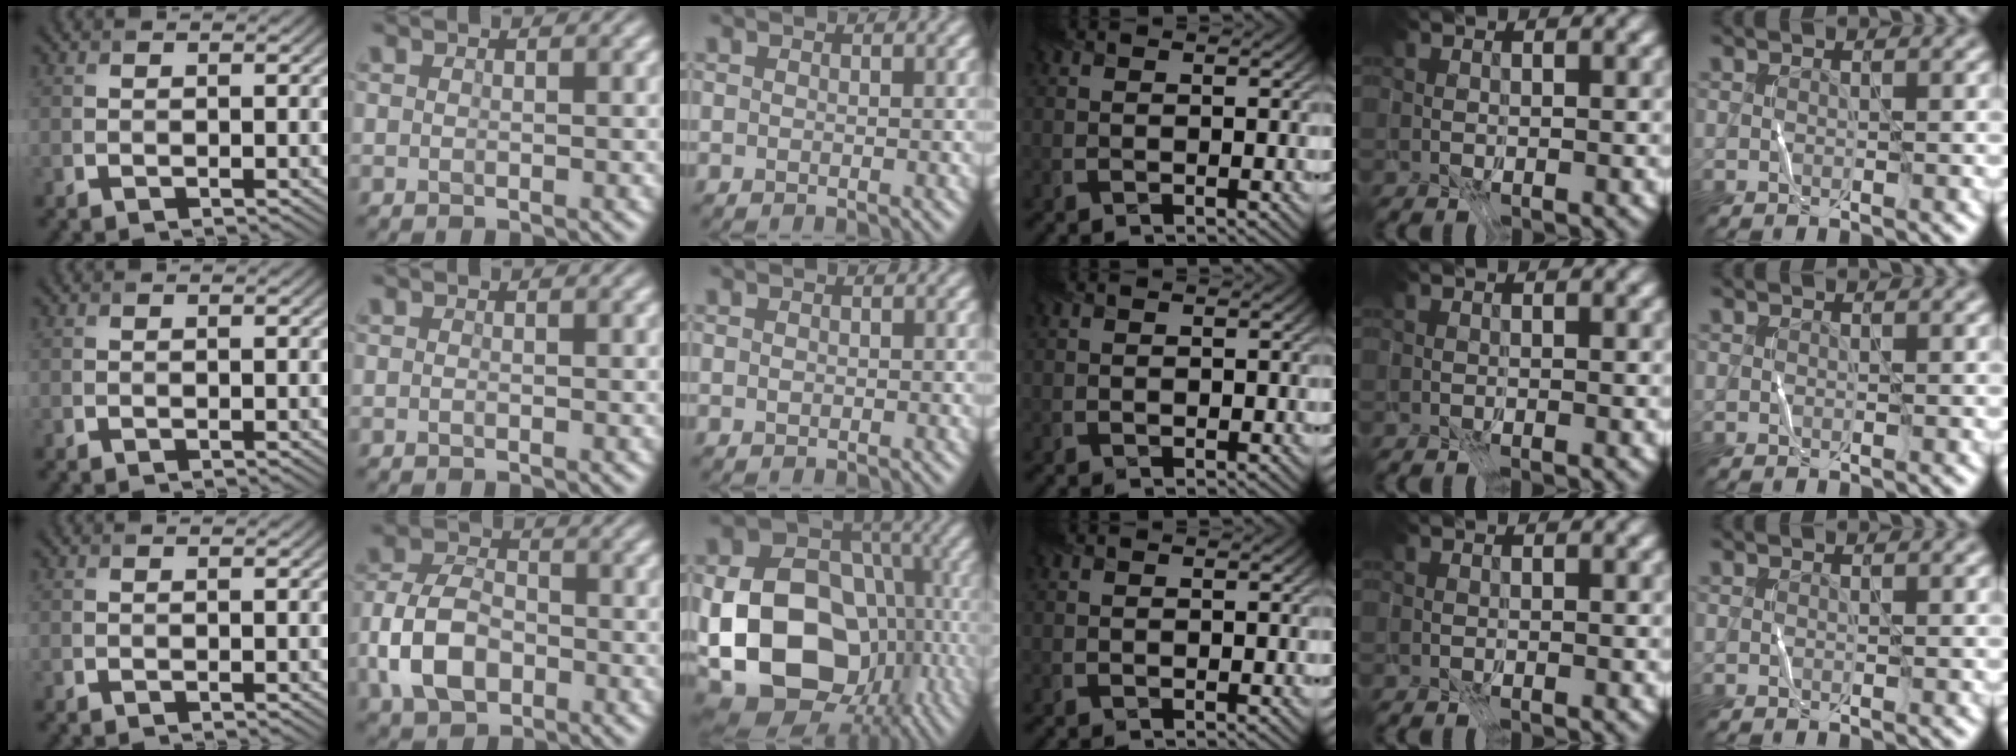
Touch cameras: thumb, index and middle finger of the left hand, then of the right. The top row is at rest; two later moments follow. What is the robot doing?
{"motion": "fold", "object": "coffee filter"}